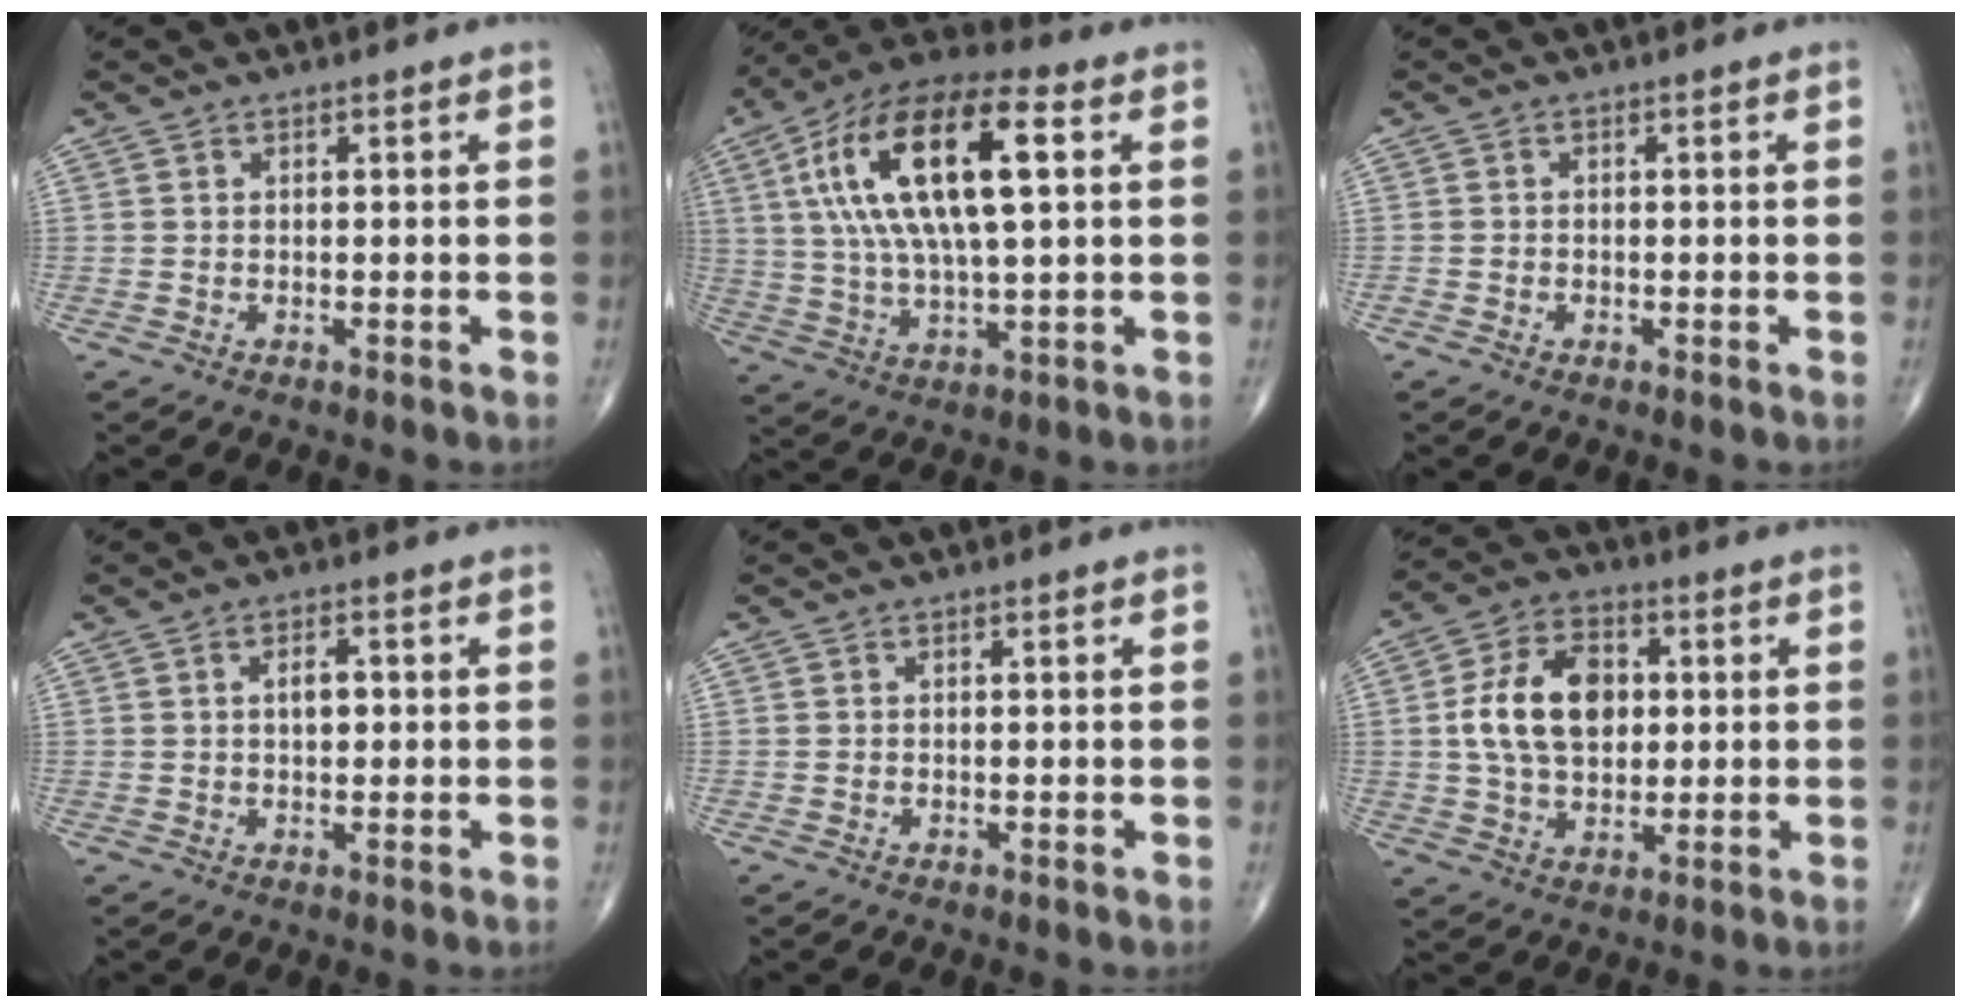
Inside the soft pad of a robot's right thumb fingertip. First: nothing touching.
{"total": 22.1, "force": [5.4, 8.3, 19.7], "torque": [-0.374, 0.016, 0.085]}
{"total": 0.6, "force": [-0.3, 0.5, 0.0], "torque": [0.005, 0.005, -0.007]}
{"total": 3.0, "force": [0.4, 1.6, 2.5], "torque": [-0.035, 0.005, 0.005]}
{"total": 0.0}
{"total": 13.6, "force": [1.6, 9.1, 10.0], "torque": [-0.155, 0.008, 0.025]}